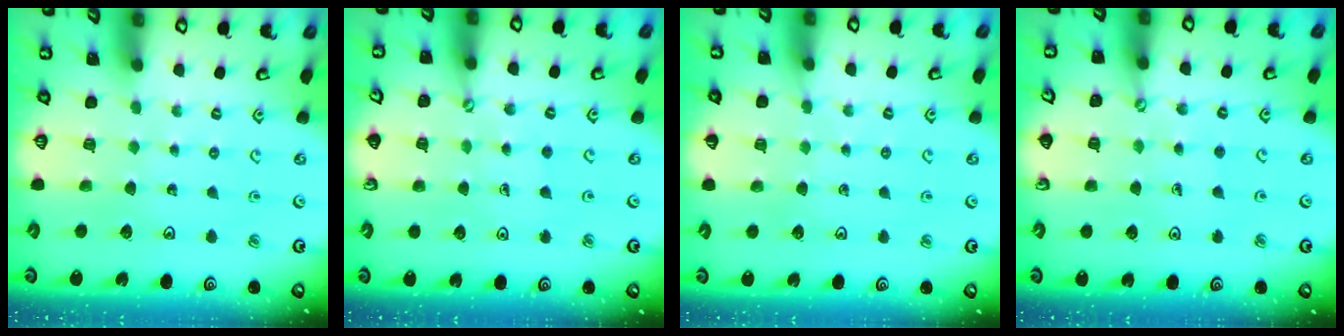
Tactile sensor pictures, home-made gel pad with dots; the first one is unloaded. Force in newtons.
{"total": 0.5, "press": 0.5, "slide": 0.1}
{"total": 2.7, "press": 2.7, "slide": 0.4}
{"total": 1.9, "press": 1.9, "slide": 0.1}